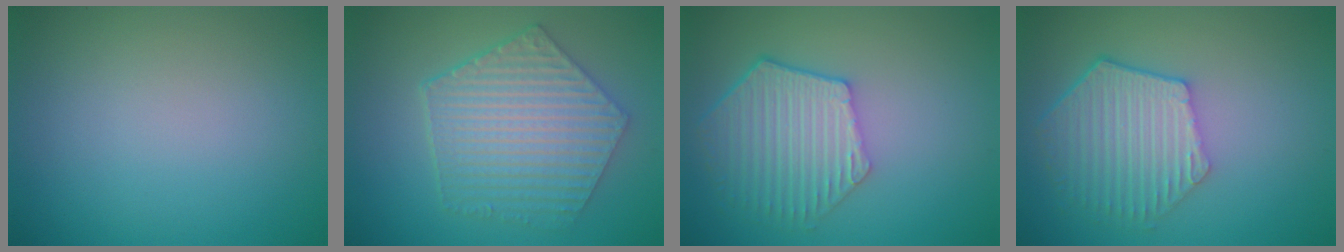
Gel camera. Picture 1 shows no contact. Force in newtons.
{"total": 6.3, "press": 4.9, "slide": 4.0}
{"total": 5.7, "press": 4.5, "slide": 3.5}
{"total": 5.9, "press": 4.6, "slide": 3.7}